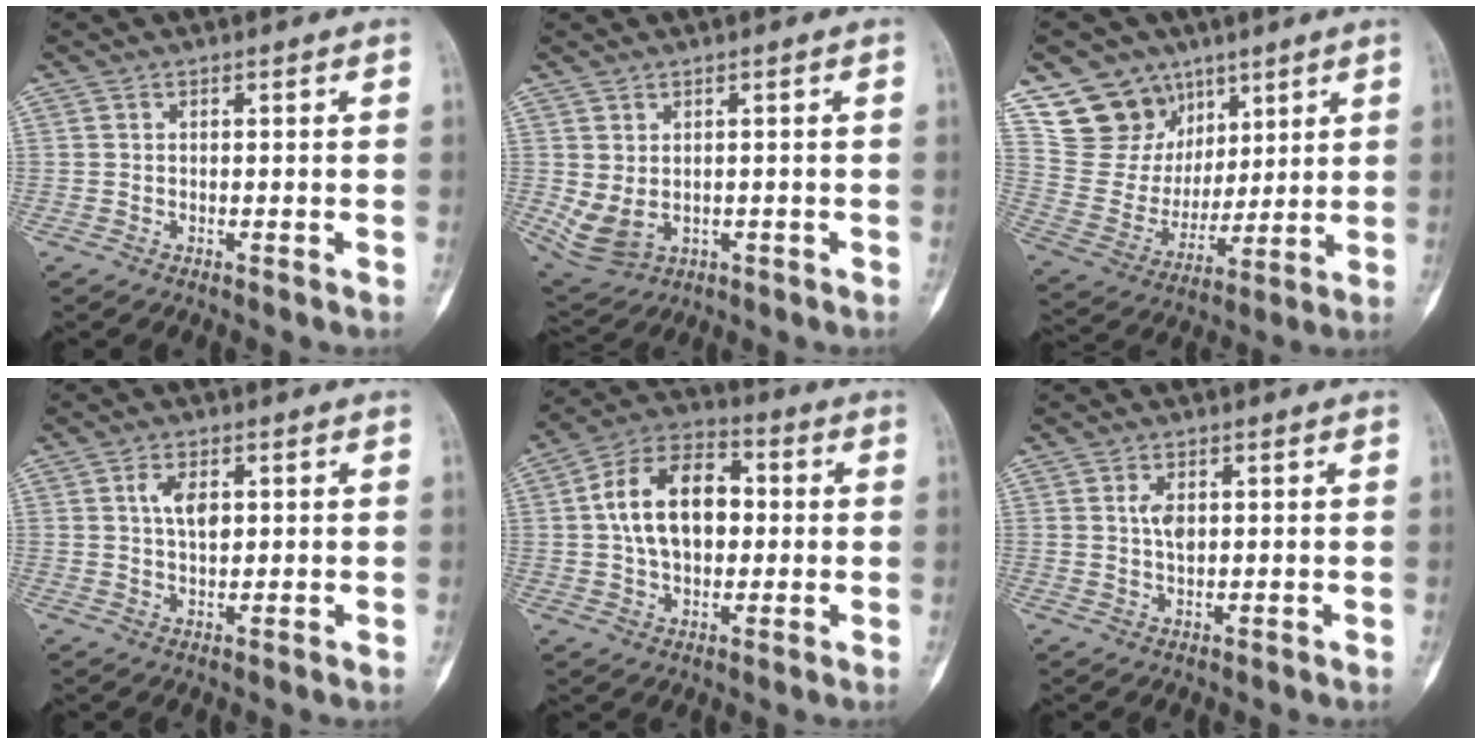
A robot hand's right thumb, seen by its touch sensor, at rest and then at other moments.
{"total": 5.9, "force": [-0.2, 4.2, 4.2], "torque": [-0.081, -0.003, 0.018]}
{"total": 15.5, "force": [9.1, 11.9, 4.0], "torque": [-0.037, -0.038, 0.186]}
{"total": 4.6, "force": [1.1, 2.4, 3.7], "torque": [-0.062, -0.003, 0.018]}
{"total": 15.0, "force": [1.3, 9.6, 11.4], "torque": [-0.171, 0.026, 0.013]}
{"total": 3.0, "force": [0.6, 1.7, 2.4], "torque": [-0.037, -0.003, 0.013]}